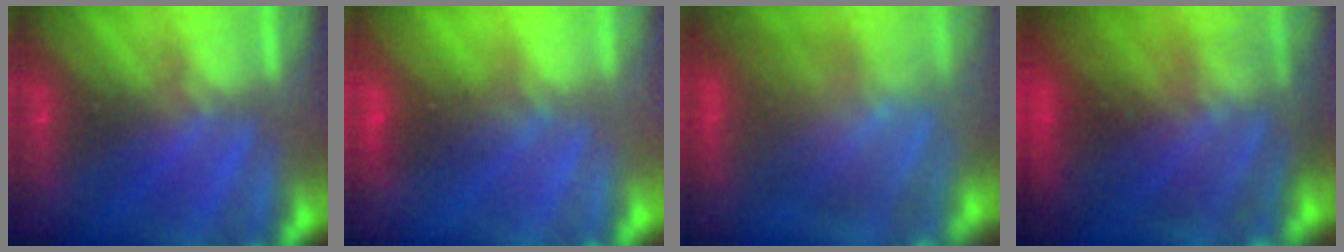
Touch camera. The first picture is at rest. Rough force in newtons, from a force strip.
{"total": 1.8}
{"total": 9.1}
{"total": 9.1}